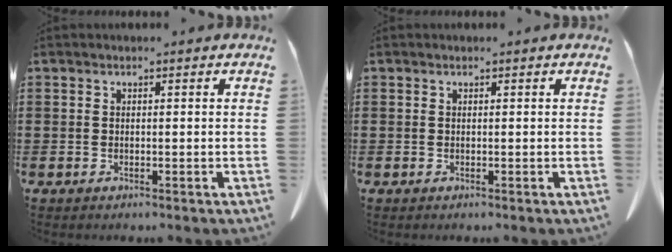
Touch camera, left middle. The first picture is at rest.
{"total": 0.0}